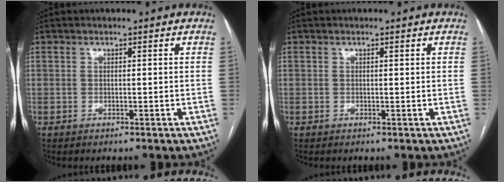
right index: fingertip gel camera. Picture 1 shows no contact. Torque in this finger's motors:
{"motor_torque": [0.07, 0.01, 0.03, 0.01]}